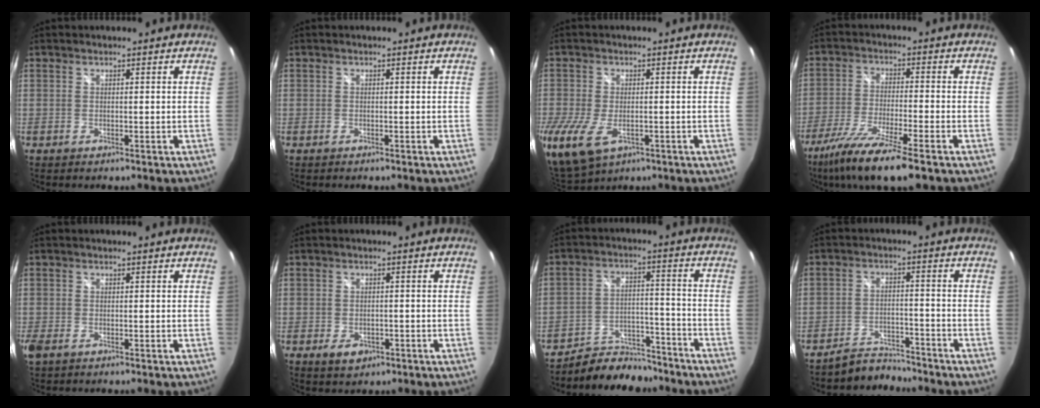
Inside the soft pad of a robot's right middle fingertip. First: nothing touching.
{"total": 0.0}
{"total": 9.8, "force": [-3.5, 5.8, 7.0], "torque": [-0.159, -0.035, -0.057]}
{"total": 13.9, "force": [-9.9, 1.4, 9.7], "torque": [-0.203, -0.041, -0.178]}
{"total": 3.0, "force": [-1.5, 1.7, 2.0], "torque": [-0.042, -0.010, -0.025]}
{"total": 3.5, "force": [-1.6, 2.4, 2.0], "torque": [-0.042, -0.006, -0.021]}
{"total": 10.9, "force": [-10.0, 3.8, 2.2], "torque": [-0.053, 0.019, -0.149]}
{"total": 6.0, "force": [-5.8, 1.3, 0.4], "torque": [-0.025, 0.011, -0.094]}